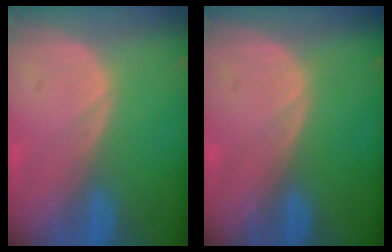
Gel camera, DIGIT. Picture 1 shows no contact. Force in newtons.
{"total": 0.0}